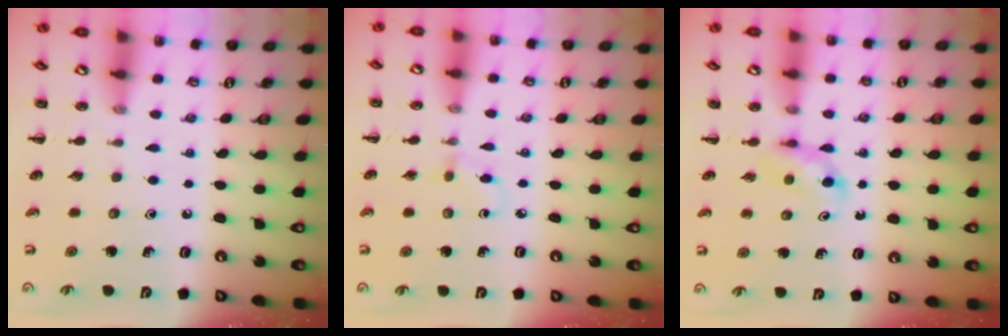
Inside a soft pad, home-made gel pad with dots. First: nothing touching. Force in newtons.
{"total": 2.2, "press": 1.9, "slide": 1.1}
{"total": 3.7, "press": 3.4, "slide": 1.4}